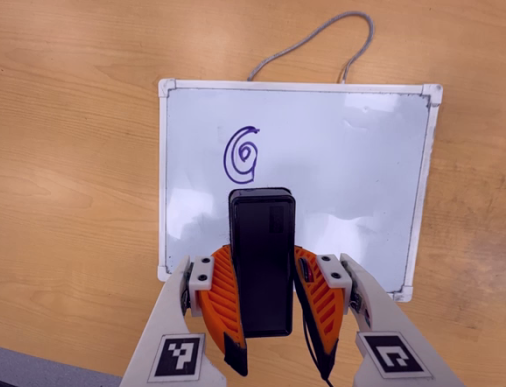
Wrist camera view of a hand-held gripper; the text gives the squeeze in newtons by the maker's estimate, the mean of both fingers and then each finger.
{"total": 6.3, "left": 5.7, "right": 6.9}